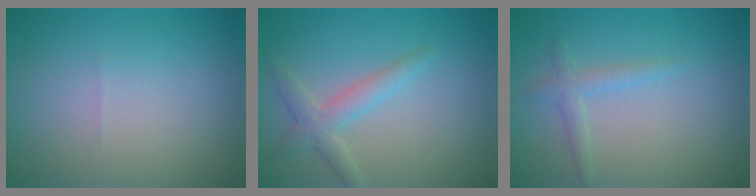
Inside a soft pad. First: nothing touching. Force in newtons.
{"total": 2.6, "press": 2.6, "slide": 0.1}
{"total": 0.9, "press": 0.9, "slide": 0.1}